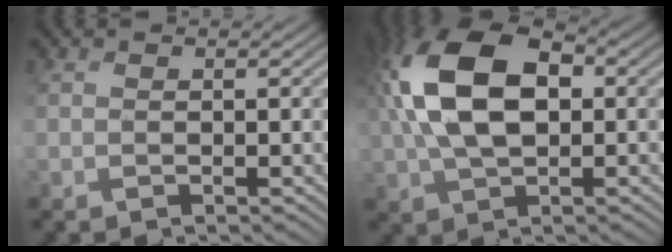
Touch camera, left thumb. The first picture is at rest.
{"total": 13.9, "force": [2.1, 8.0, 11.2], "torque": [-0.251, 0.012, 0.036]}